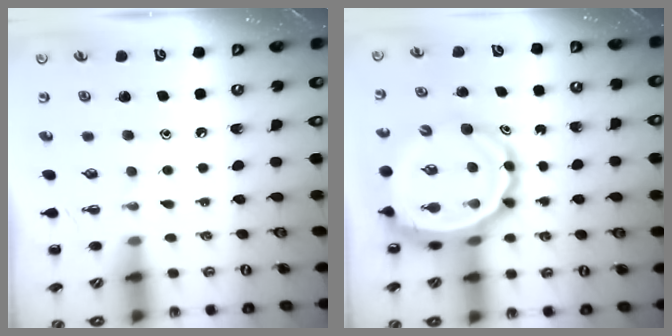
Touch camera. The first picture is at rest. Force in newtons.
{"total": 12.2, "press": 11.6, "slide": 3.7}